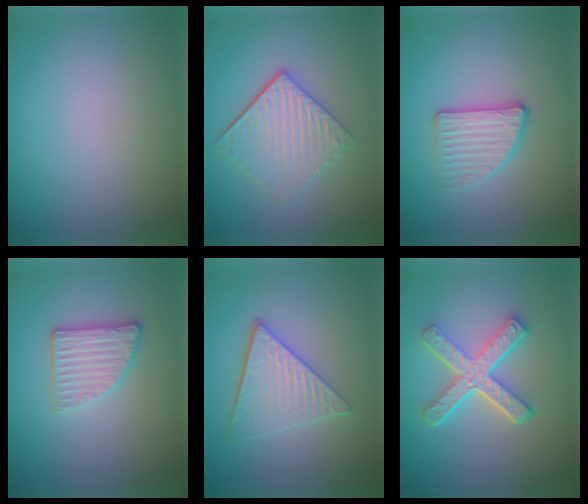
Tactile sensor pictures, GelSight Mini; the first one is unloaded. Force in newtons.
{"total": 4.8, "press": 3.6, "slide": 3.2}
{"total": 2.8, "press": 2.5, "slide": 1.2}
{"total": 2.8, "press": 2.7, "slide": 0.8}
{"total": 4.9, "press": 3.7, "slide": 3.3}
{"total": 5.2, "press": 3.9, "slide": 3.5}